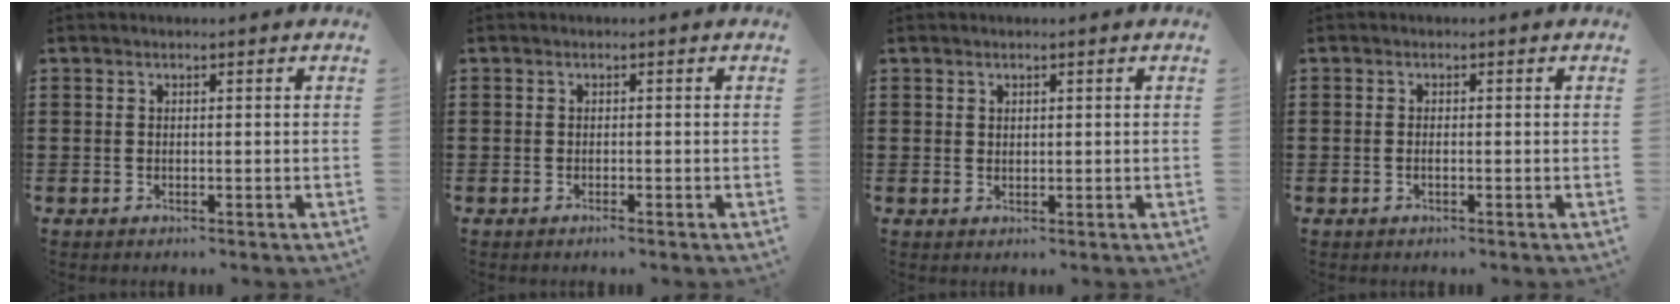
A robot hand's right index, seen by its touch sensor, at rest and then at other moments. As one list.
[{"total": 0.6, "force": [-0.5, 0.0, 0.4], "torque": [-0.009, -0.004, -0.009]}, {"total": 0.9, "force": [0.7, 0.6, 0.2], "torque": [-0.005, 0.002, 0.013]}, {"total": 0.7, "force": [-0.3, 0.2, 0.6], "torque": [-0.011, -0.004, -0.005]}]